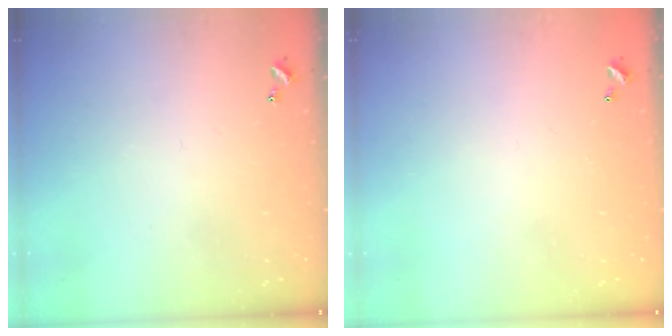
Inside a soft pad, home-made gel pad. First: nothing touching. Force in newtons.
{"total": 2.8, "press": 2.8, "slide": 0.1}